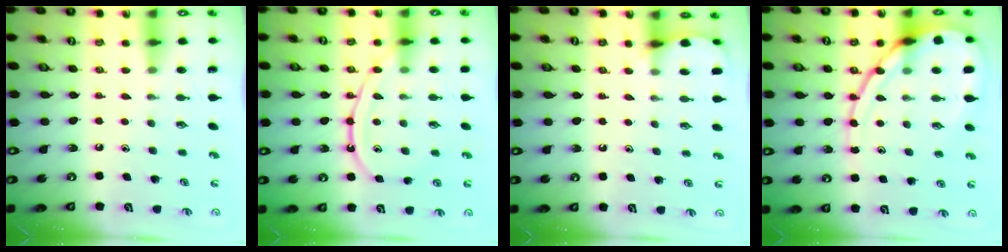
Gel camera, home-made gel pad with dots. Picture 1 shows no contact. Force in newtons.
{"total": 13.3, "press": 13.2, "slide": 1.3}
{"total": 3.5, "press": 3.5, "slide": 0.5}
{"total": 15.0, "press": 14.9, "slide": 1.2}